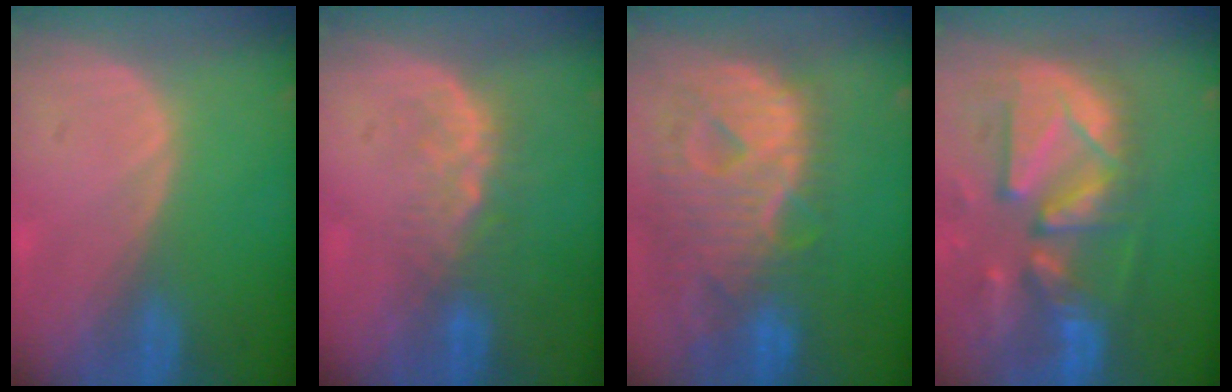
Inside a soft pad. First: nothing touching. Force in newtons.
{"total": 4.4, "press": 4.0, "slide": 1.9}
{"total": 12.9, "press": 11.0, "slide": 6.8}
{"total": 13.3, "press": 11.4, "slide": 6.8}